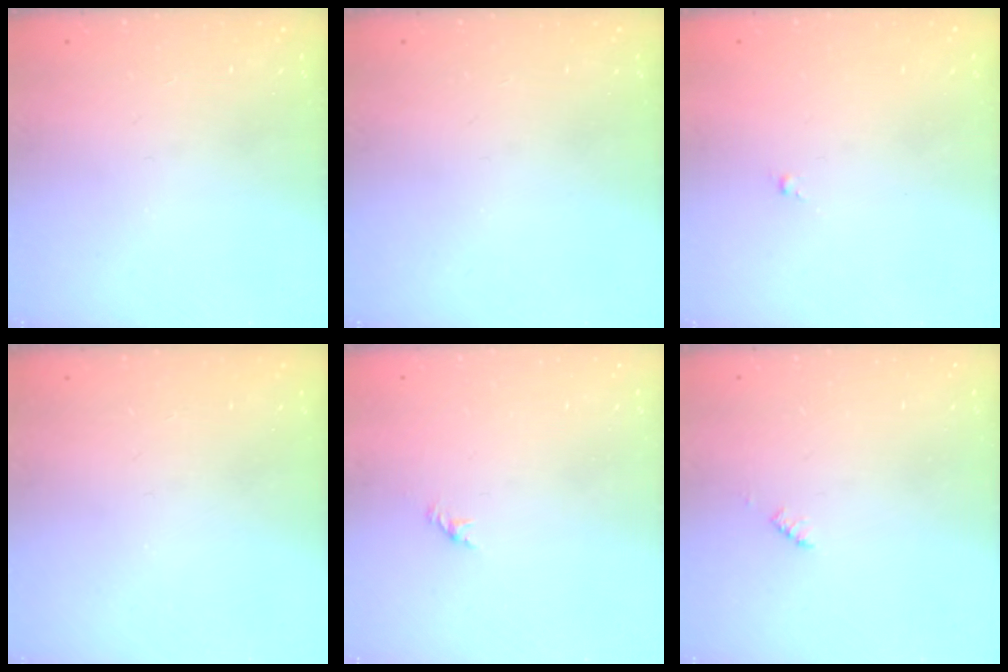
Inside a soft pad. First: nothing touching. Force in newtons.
{"total": 0.0}
{"total": 0.0}
{"total": 0.0}
{"total": 1.0, "press": 0.9, "slide": 0.4}
{"total": 0.9, "press": 0.9, "slide": 0.2}